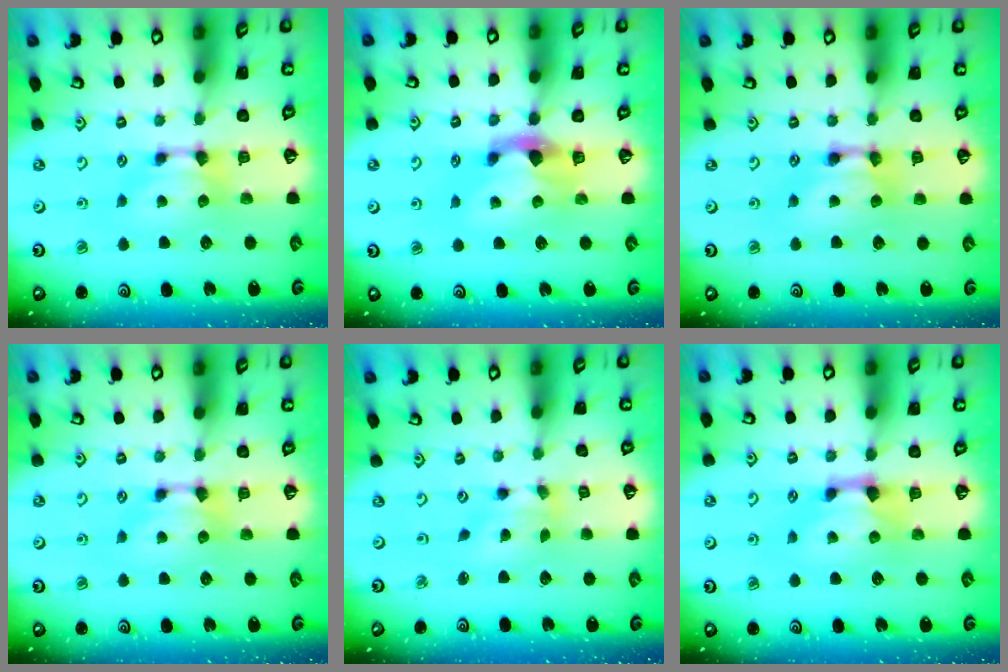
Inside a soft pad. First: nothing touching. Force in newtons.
{"total": 2.9, "press": 2.6, "slide": 1.3}
{"total": 2.2, "press": 2.2, "slide": 0.1}
{"total": 0.0}
{"total": 2.0, "press": 1.6, "slide": 1.2}
{"total": 1.6, "press": 1.1, "slide": 1.1}